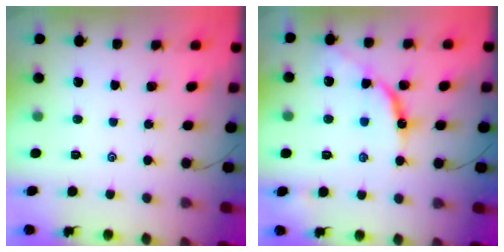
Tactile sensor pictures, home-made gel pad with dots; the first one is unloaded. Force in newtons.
{"total": 11.0, "press": 10.9, "slide": 0.9}